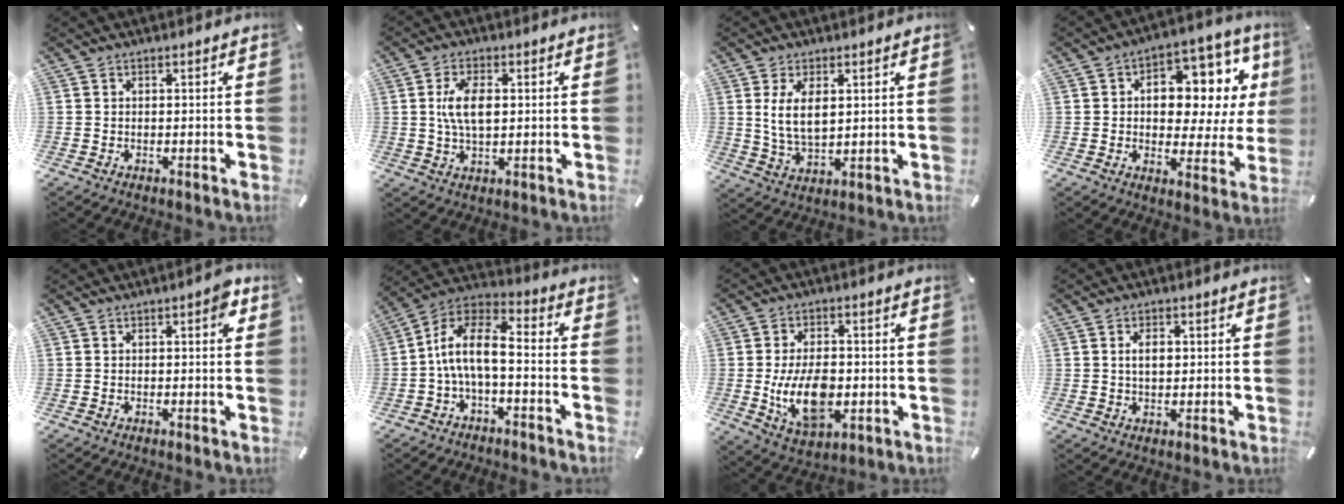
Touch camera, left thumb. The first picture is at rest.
{"total": 7.2, "force": [1.1, 4.0, 5.9], "torque": [-0.134, 0.002, 0.011]}
{"total": 7.9, "force": [2.4, 4.3, 6.2], "torque": [-0.148, -0.007, 0.035]}
{"total": 13.3, "force": [4.5, 8.2, 9.5], "torque": [-0.118, -0.043, 0.073]}
{"total": 2.9, "force": [0.7, 1.0, 2.6], "torque": [-0.029, 0.001, 0.003]}
{"total": 10.7, "force": [-2.6, 4.8, 9.2], "torque": [-0.186, 0.002, -0.048]}
{"total": 13.7, "force": [-2.0, 8.5, 10.5], "torque": [-0.190, -0.005, -0.030]}
{"total": 3.5, "force": [0.6, 2.2, 2.7], "torque": [-0.048, 0.006, 0.006]}